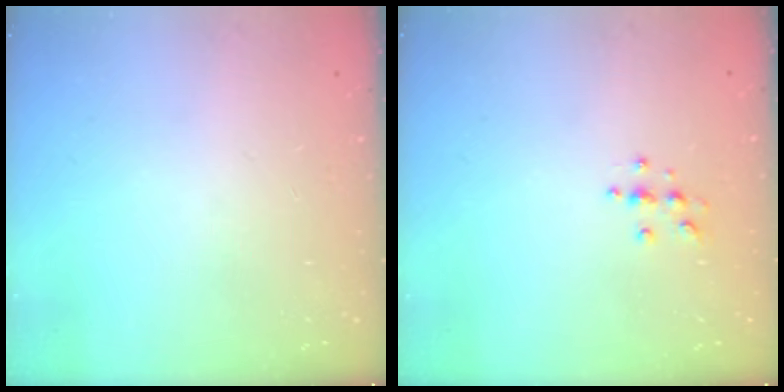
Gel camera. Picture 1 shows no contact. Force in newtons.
{"total": 4.6, "press": 4.5, "slide": 0.6}